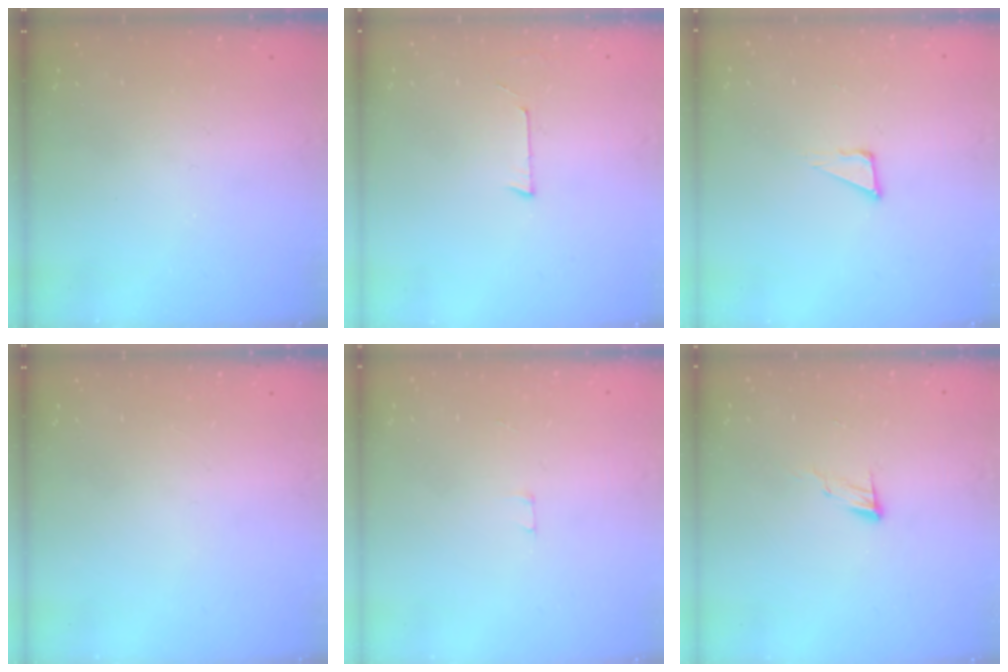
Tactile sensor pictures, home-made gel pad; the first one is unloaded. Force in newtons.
{"total": 3.2, "press": 3.2, "slide": 0.2}
{"total": 4.4, "press": 4.3, "slide": 0.8}
{"total": 0.0}
{"total": 1.8, "press": 1.8, "slide": 0.1}
{"total": 6.2, "press": 6.2, "slide": 0.6}